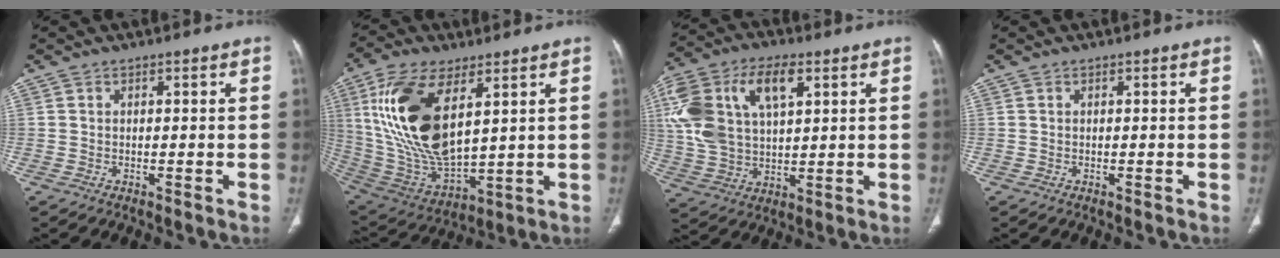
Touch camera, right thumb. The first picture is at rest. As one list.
[{"total": 21.2, "force": [6.9, 10.0, 17.3], "torque": [-0.340, -0.031, 0.142]}, {"total": 18.8, "force": [6.1, 10.5, 14.4], "torque": [-0.291, 0.009, 0.111]}, {"total": 0.0}]